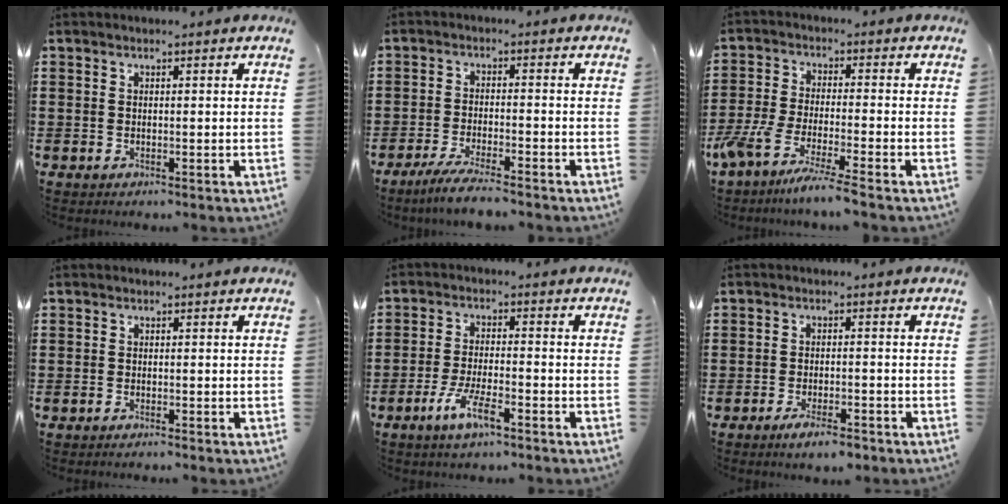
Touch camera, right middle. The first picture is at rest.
{"total": 4.4, "force": [-3.9, 0.0, 2.1], "torque": [-0.049, -0.010, -0.076]}
{"total": 6.6, "force": [-5.7, -0.6, 3.1], "torque": [-0.083, -0.026, -0.117]}
{"total": 0.5, "force": [-0.5, 0.0, 0.2], "torque": [-0.005, -0.002, -0.010]}
{"total": 5.8, "force": [-3.5, 1.2, 4.5], "torque": [-0.097, -0.006, -0.067]}
{"total": 3.5, "force": [-2.6, 0.6, 2.2], "torque": [-0.042, 0.001, -0.049]}